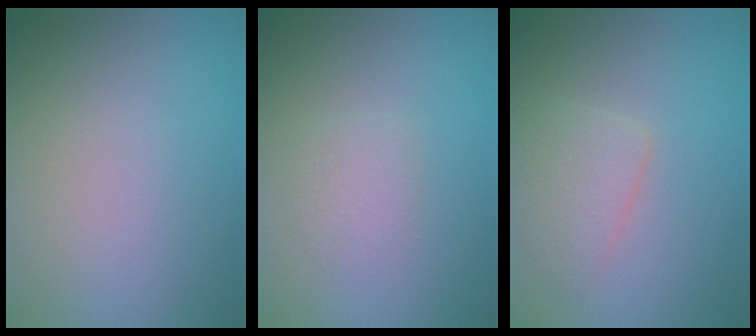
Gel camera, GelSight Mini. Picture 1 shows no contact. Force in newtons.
{"total": 1.5, "press": 1.5, "slide": 0.0}
{"total": 2.7, "press": 2.7, "slide": 0.1}